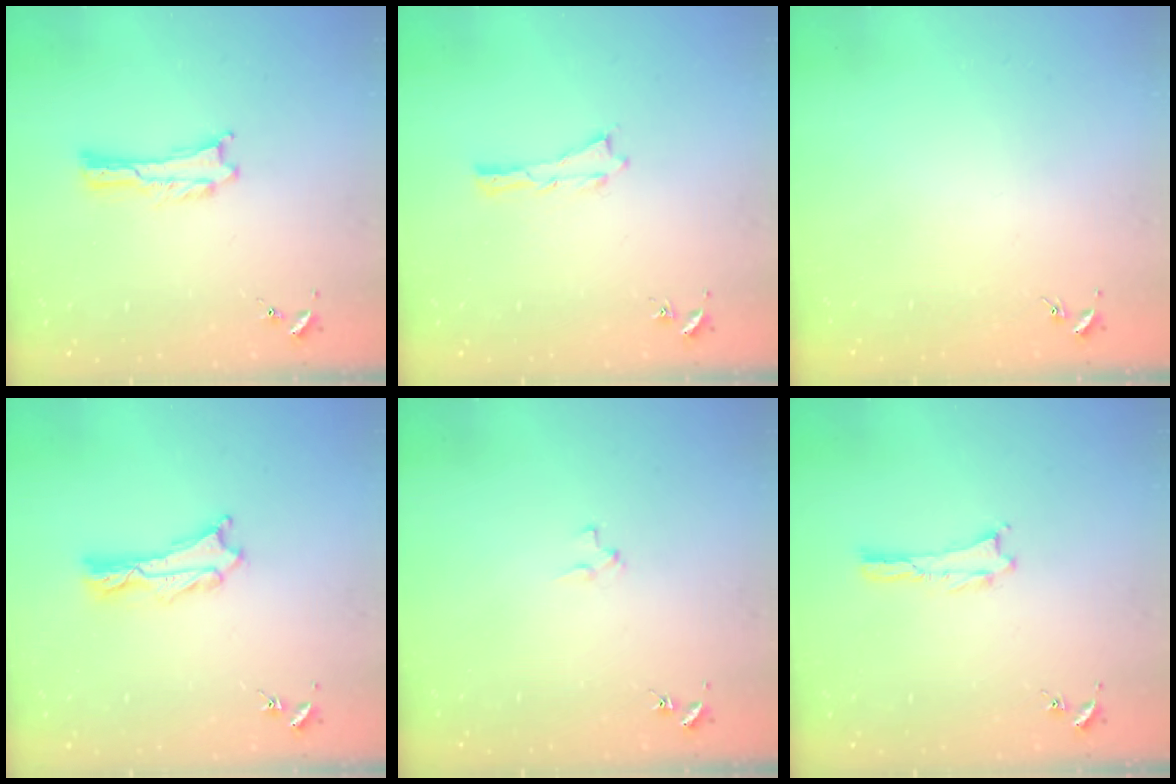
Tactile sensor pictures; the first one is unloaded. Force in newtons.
{"total": 0.0}
{"total": 0.0}
{"total": 1.2, "press": 1.2, "slide": 0.2}
{"total": 1.9, "press": 1.9, "slide": 0.2}
{"total": 0.0}